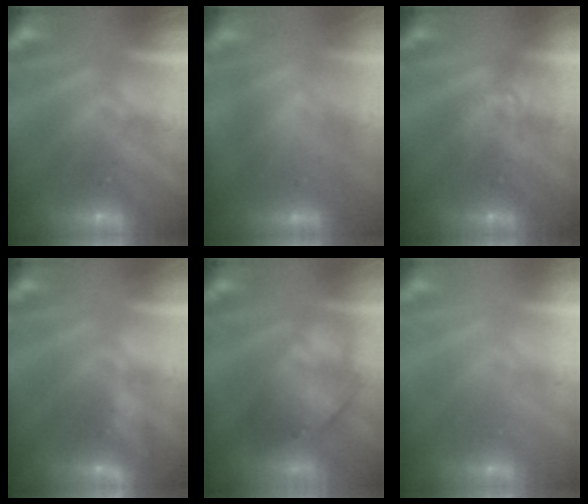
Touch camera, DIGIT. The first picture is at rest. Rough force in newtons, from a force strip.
{"total": 3.7}
{"total": 2.2}
{"total": 3.4}
{"total": 6.0}
{"total": 2.4}